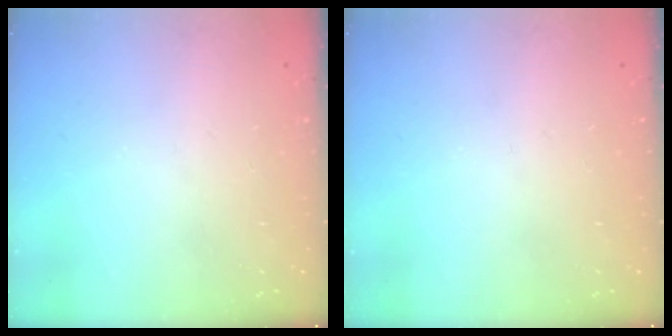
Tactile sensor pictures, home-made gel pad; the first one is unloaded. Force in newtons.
{"total": 0.0}